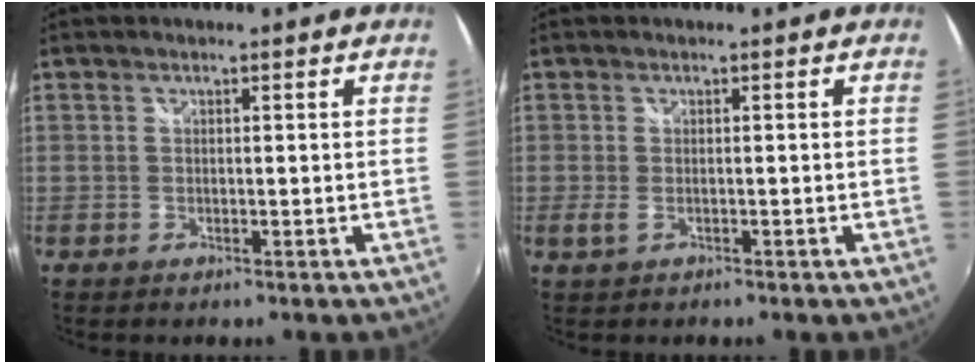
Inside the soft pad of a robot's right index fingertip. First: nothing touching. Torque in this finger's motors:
{"motor_torque": [0.11, -0.04, 0.20, 0.03]}